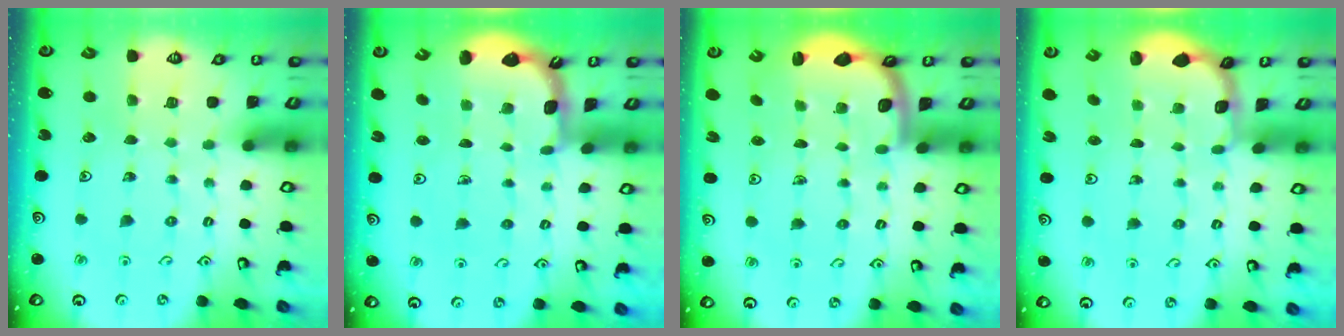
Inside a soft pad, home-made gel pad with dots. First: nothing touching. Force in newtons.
{"total": 2.0, "press": 2.0, "slide": 0.2}
{"total": 2.5, "press": 2.4, "slide": 0.7}
{"total": 1.9, "press": 1.8, "slide": 0.7}